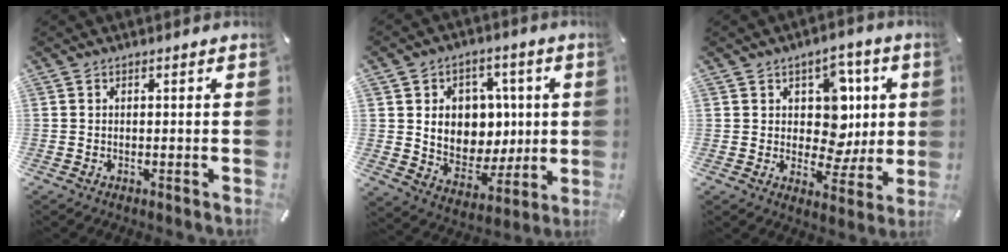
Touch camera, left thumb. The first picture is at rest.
{"total": 11.8, "force": [2.3, 10.5, 4.7], "torque": [-0.062, -0.018, 0.054]}
{"total": 11.2, "force": [2.7, 9.4, 5.4], "torque": [-0.061, -0.024, 0.053]}